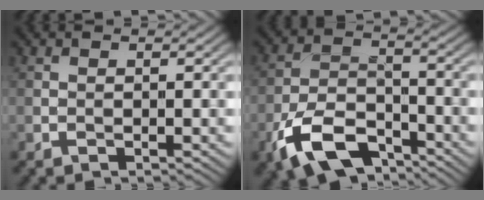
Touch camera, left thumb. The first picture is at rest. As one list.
[{"total": 10.2, "force": [-6.3, 4.9, 6.4], "torque": [-0.135, -0.012, -0.131]}]